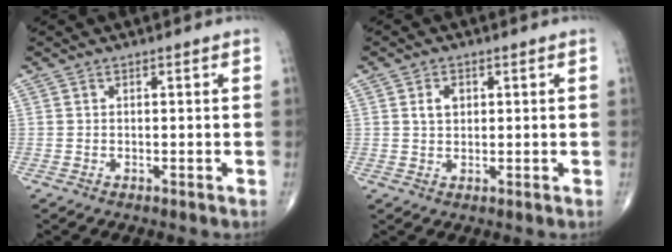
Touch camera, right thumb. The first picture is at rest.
{"total": 3.0, "force": [0.8, 2.1, 2.0], "torque": [-0.026, 0.001, 0.015]}